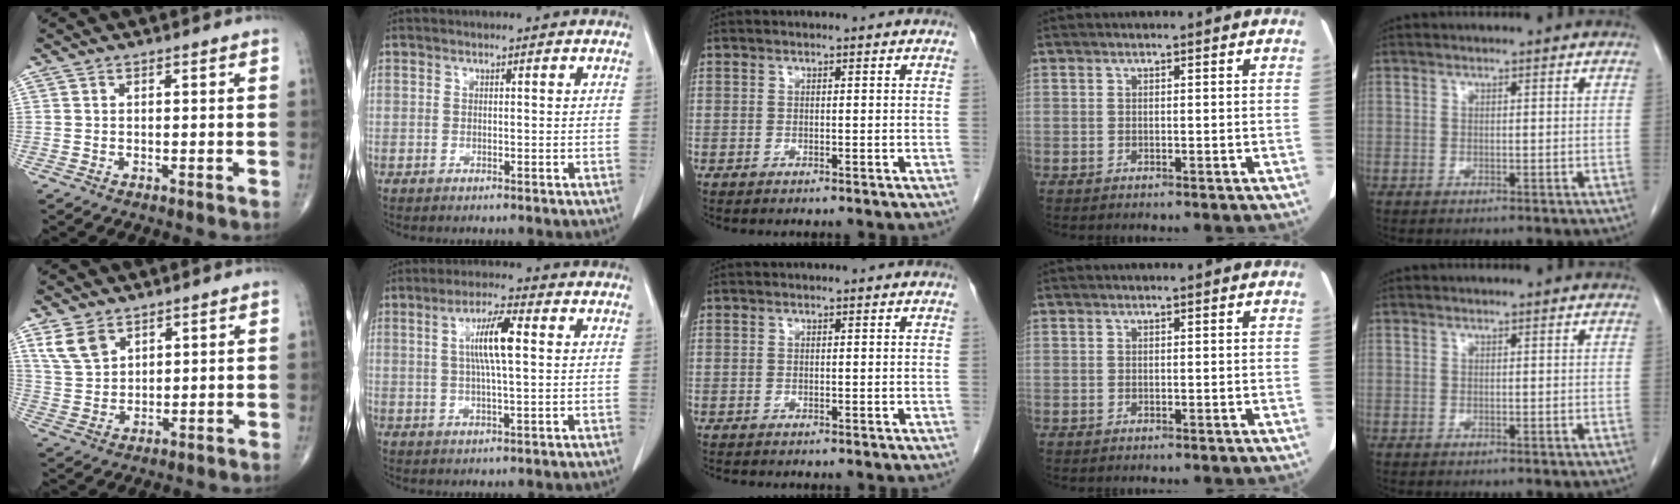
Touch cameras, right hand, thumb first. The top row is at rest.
{"thumb": {"total": 6.6, "force": [3.9, 4.1, 3.3], "torque": [-0.054, -0.014, 0.087]}, "index": {"total": 7.2, "force": [1.4, 0.7, 7.0], "torque": [-0.131, 0.007, 0.024]}}